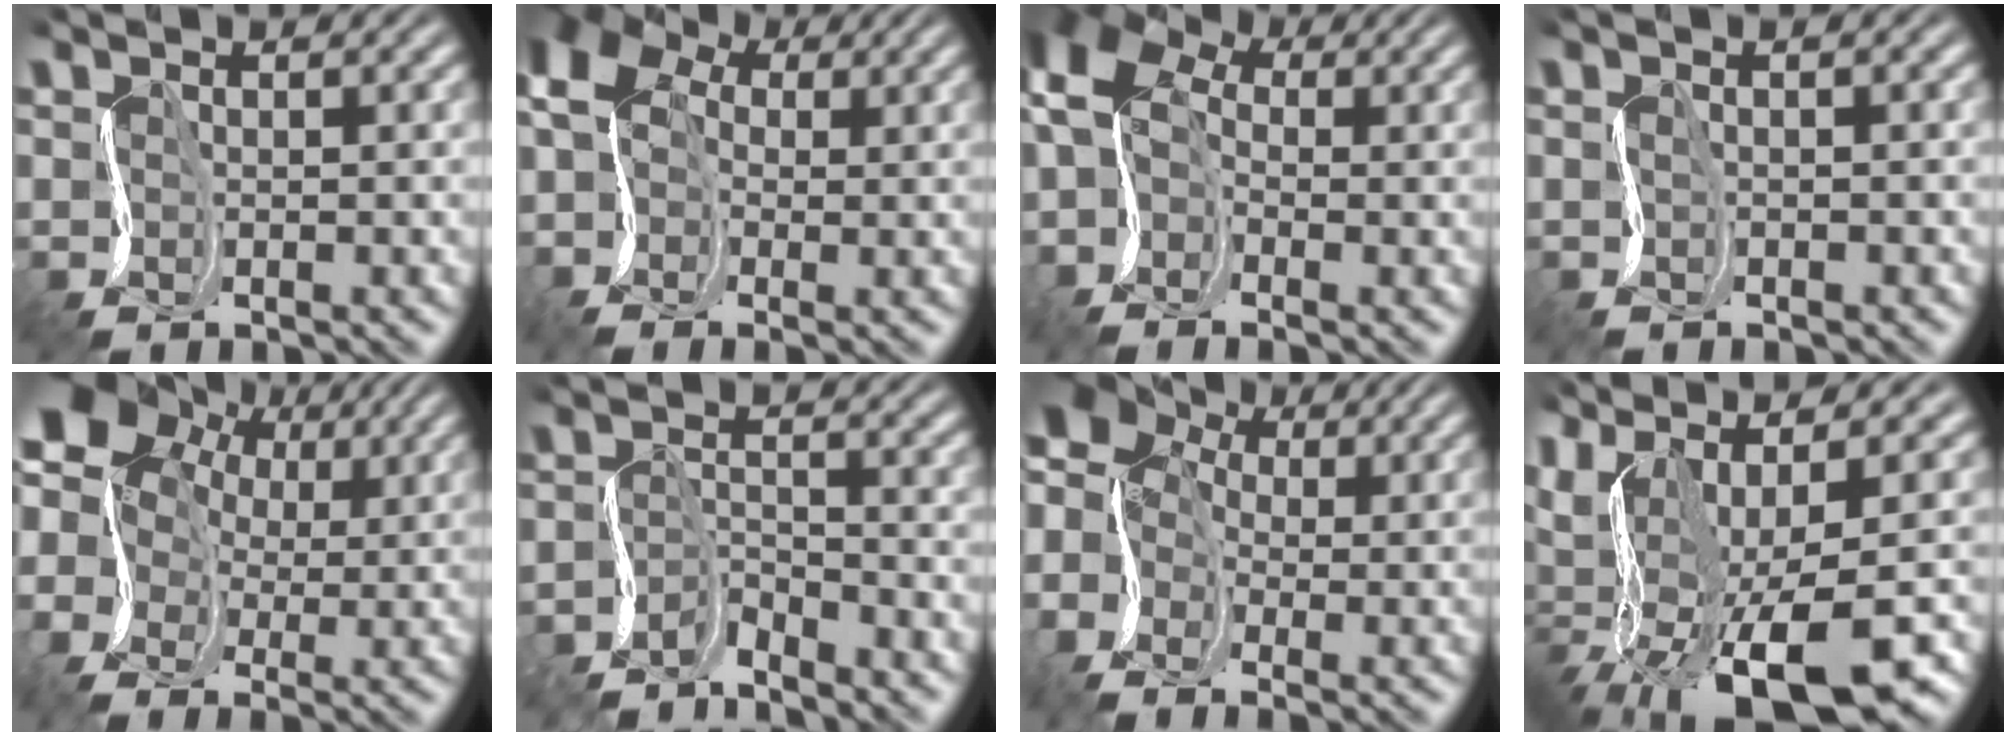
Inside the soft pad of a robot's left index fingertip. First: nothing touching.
{"total": 7.2, "force": [0.1, 5.8, 4.2], "torque": [-0.076, 0.025, -0.032]}
{"total": 8.3, "force": [0.2, 6.0, 5.8], "torque": [-0.105, 0.031, -0.026]}
{"total": 0.5, "force": [0.2, 0.0, 0.5], "torque": [-0.011, 0.006, 0.003]}
{"total": 10.5, "force": [2.6, 8.4, 5.7], "torque": [-0.129, 0.037, 0.026]}
{"total": 3.0, "force": [-2.9, -0.1, -0.1], "torque": [-0.001, 0.006, -0.064]}
{"total": 9.4, "force": [-0.4, 7.4, 5.7], "torque": [-0.113, 0.018, -0.035]}
{"total": 12.3, "force": [-2.8, 3.9, 11.3], "torque": [-0.200, -0.004, -0.021]}